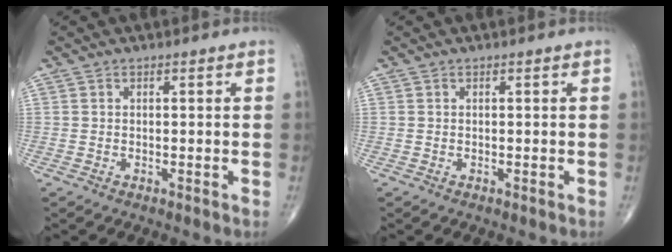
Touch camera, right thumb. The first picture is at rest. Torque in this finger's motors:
{"motor_torque": [-0.01, 0.01, 0.00, 0.00, 0.00]}